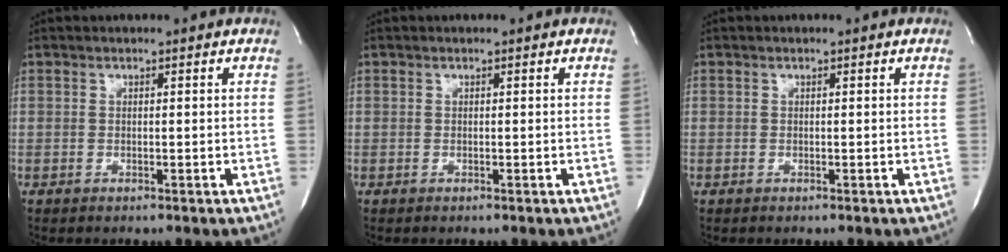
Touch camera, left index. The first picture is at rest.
{"total": 0.0}
{"total": 0.0}